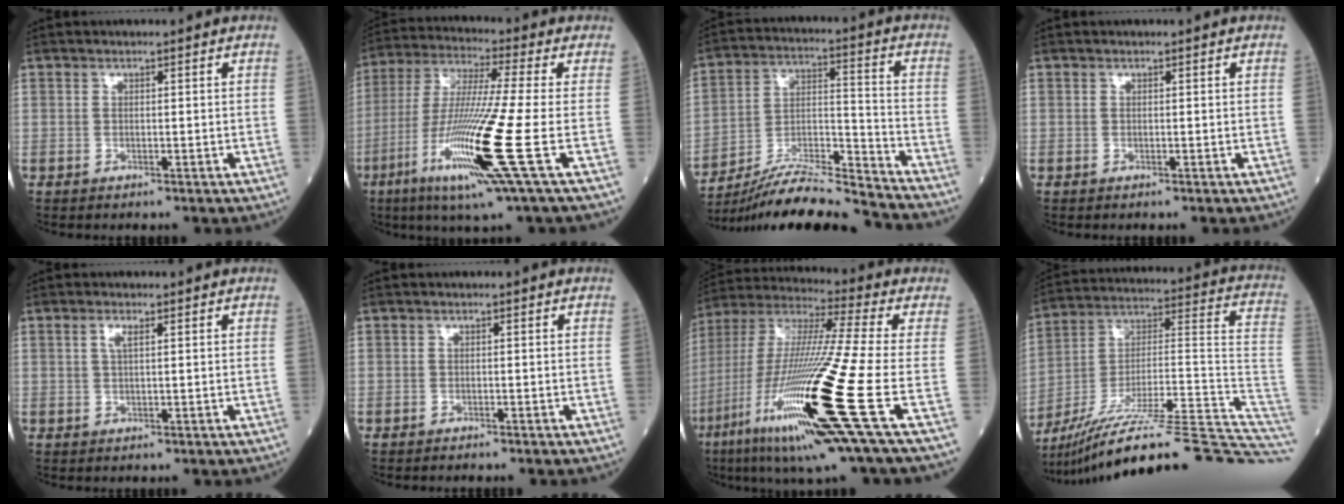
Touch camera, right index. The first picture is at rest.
{"total": 17.1, "force": [-5.7, -1.3, 16.1], "torque": [-0.332, -0.034, -0.116]}
{"total": 15.4, "force": [-14.7, -1.0, 4.3], "torque": [-0.076, 0.017, -0.264]}
{"total": 0.0}
{"total": 1.6, "force": [0.7, 0.3, 1.4], "torque": [-0.034, 0.002, 0.012]}
{"total": 0.8, "force": [-0.8, -0.1, 0.2], "torque": [-0.003, -0.001, -0.013]}
{"total": 25.4, "force": [-9.0, 0.0, 23.7], "torque": [-0.470, -0.051, -0.169]}
{"total": 31.7, "force": [-25.4, 1.9, 18.8], "torque": [-0.190, 0.008, -0.379]}